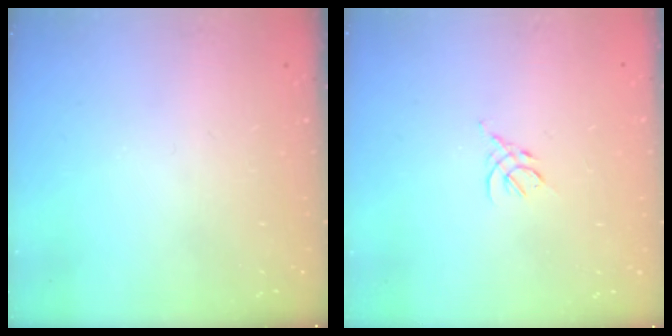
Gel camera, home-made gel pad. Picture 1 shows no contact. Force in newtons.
{"total": 3.8, "press": 3.7, "slide": 0.8}